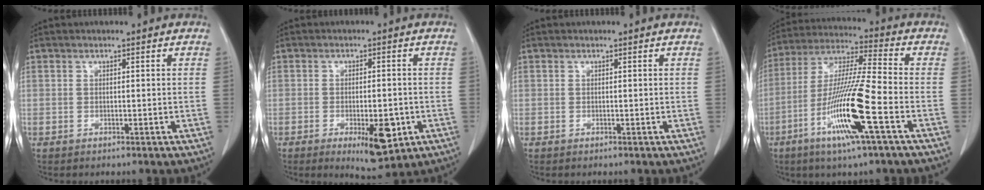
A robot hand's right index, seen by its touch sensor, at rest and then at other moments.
{"total": 7.6, "force": [-2.8, 2.5, 6.6], "torque": [-0.090, -0.010, -0.029]}
{"total": 0.0}
{"total": 15.5, "force": [-5.9, -0.1, 14.4], "torque": [-0.289, -0.017, -0.114]}